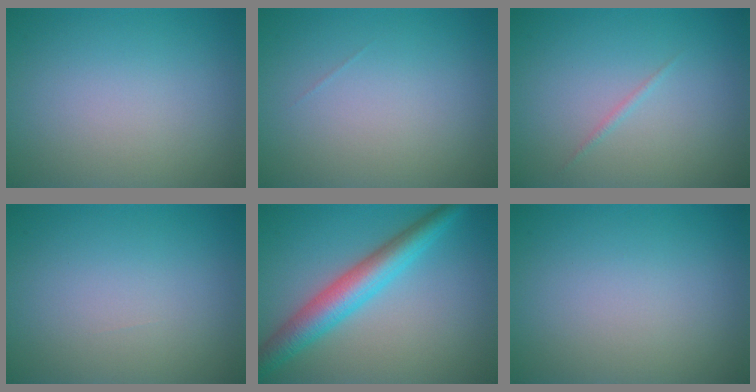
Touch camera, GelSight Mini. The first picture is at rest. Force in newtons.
{"total": 0.0}
{"total": 0.5, "press": 0.5, "slide": 0.0}
{"total": 0.0}
{"total": 5.5, "press": 5.5, "slide": 0.1}
{"total": 0.0}